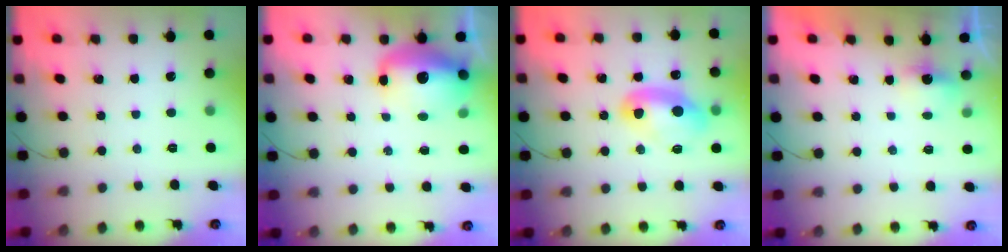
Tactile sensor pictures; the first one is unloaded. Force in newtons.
{"total": 13.3, "press": 12.9, "slide": 3.1}
{"total": 10.2, "press": 10.2, "slide": 0.8}
{"total": 2.9, "press": 2.8, "slide": 0.8}